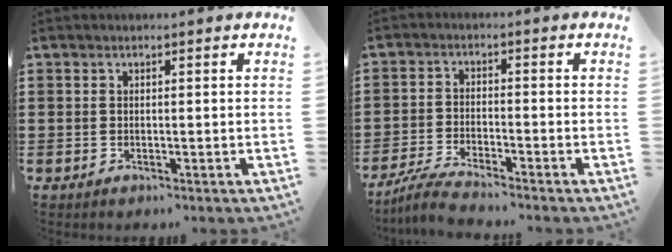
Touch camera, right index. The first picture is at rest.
{"total": 4.1, "force": [-3.9, -0.4, 1.2], "torque": [-0.035, -0.009, -0.080]}